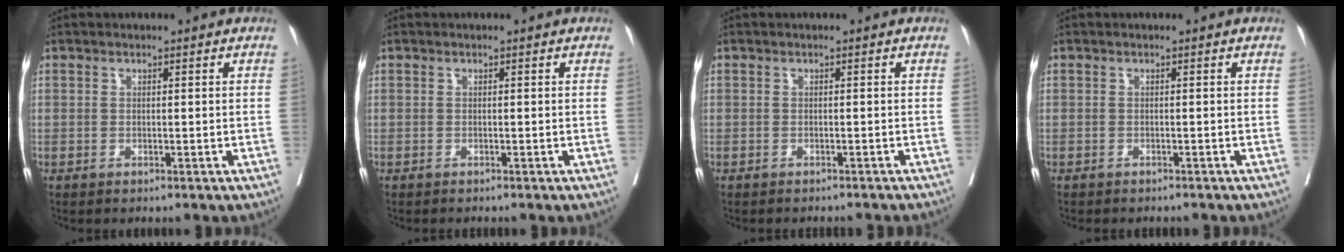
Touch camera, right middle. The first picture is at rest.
{"total": 0.5, "force": [-0.5, 0.0, 0.1], "torque": [0.000, -0.001, -0.010]}
{"total": 4.4, "force": [-4.2, 0.4, 1.0], "torque": [-0.014, -0.010, -0.046]}
{"total": 3.4, "force": [-3.1, 1.0, 1.1], "torque": [-0.018, -0.006, -0.038]}